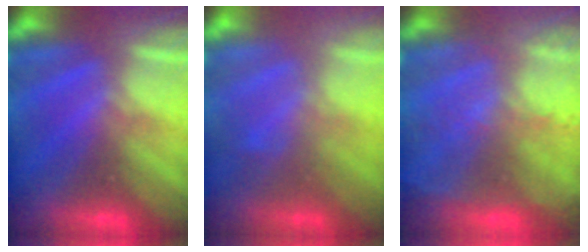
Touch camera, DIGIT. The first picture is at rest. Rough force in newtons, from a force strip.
{"total": 2.6}
{"total": 7.0}